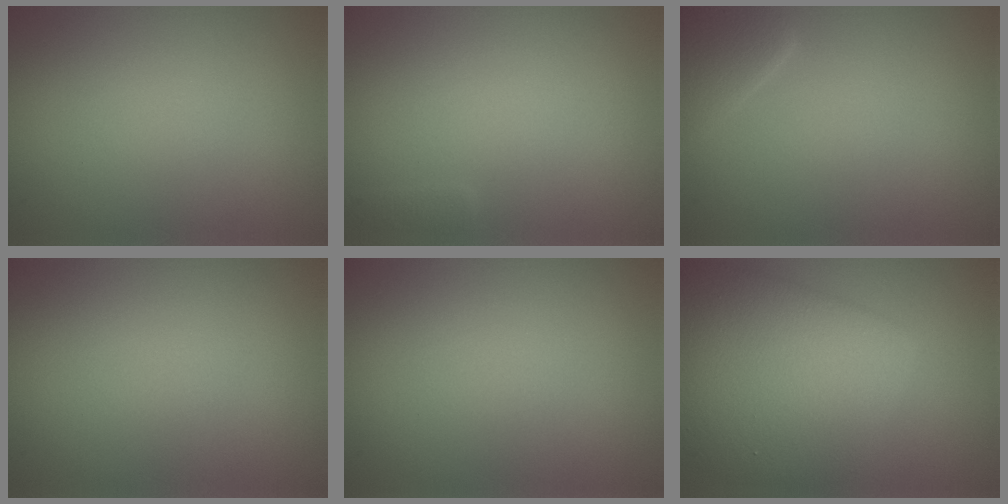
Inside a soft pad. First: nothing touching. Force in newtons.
{"total": 0.5, "press": 0.5, "slide": 0.1}
{"total": 2.4, "press": 2.4, "slide": 0.1}
{"total": 0.0}
{"total": 0.0}
{"total": 8.7, "press": 8.7, "slide": 0.4}